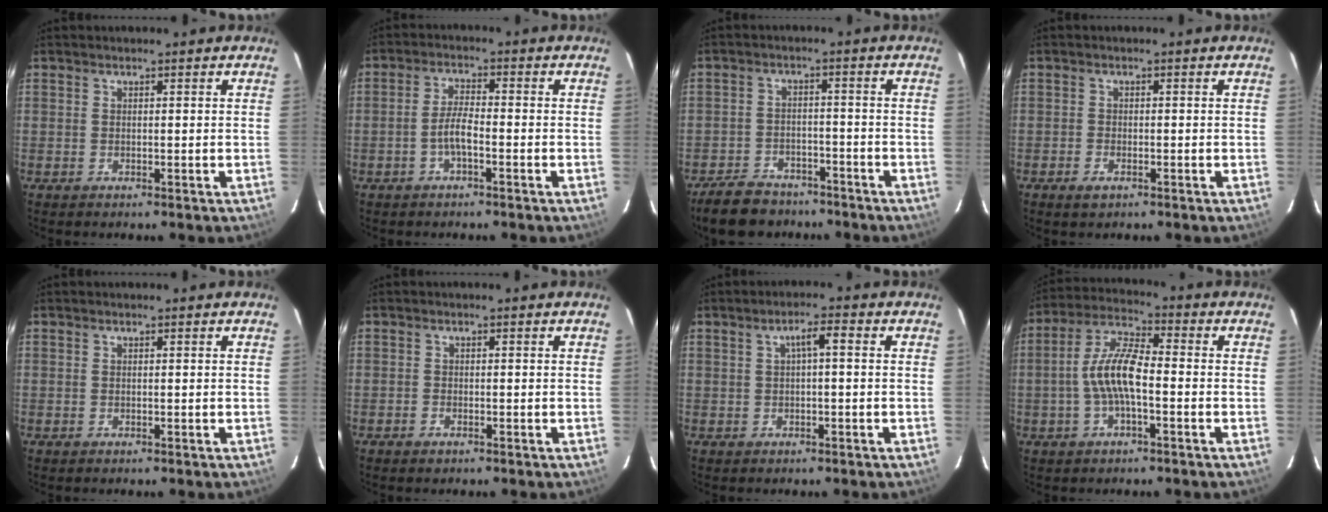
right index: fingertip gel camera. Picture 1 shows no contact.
{"total": 3.6, "force": [-1.8, 0.7, 3.1], "torque": [-0.069, 0.005, -0.035]}
{"total": 7.9, "force": [-5.9, 4.5, 2.5], "torque": [-0.077, 0.014, -0.092]}
{"total": 2.0, "force": [-1.3, 1.0, 1.2], "torque": [-0.026, -0.003, -0.025]}
{"total": 0.0}
{"total": 1.0, "force": [-0.8, 0.6, 0.3], "torque": [-0.006, 0.000, -0.015]}
{"total": 2.9, "force": [0.3, 0.6, 2.8], "torque": [-0.052, 0.011, 0.008]}
{"total": 9.2, "force": [-1.9, 2.7, 8.5], "torque": [-0.183, 0.013, -0.038]}